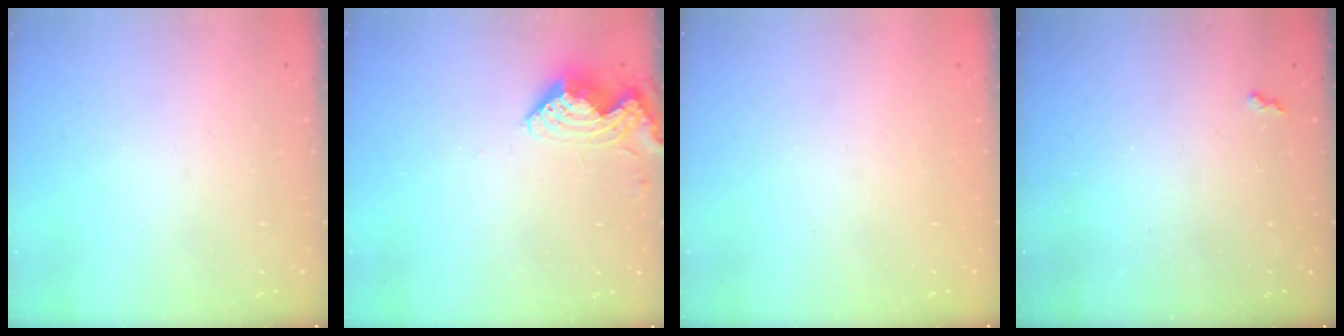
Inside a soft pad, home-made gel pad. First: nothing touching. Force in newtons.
{"total": 9.3, "press": 9.3, "slide": 0.3}
{"total": 1.1, "press": 1.0, "slide": 0.1}
{"total": 1.9, "press": 1.8, "slide": 0.5}